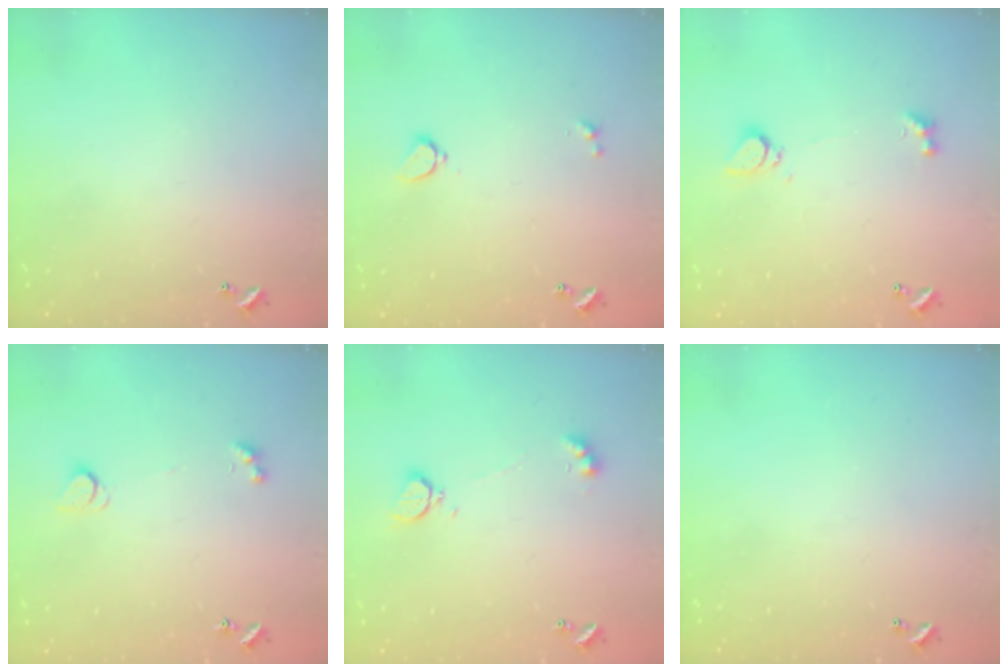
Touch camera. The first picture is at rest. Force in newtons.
{"total": 1.7, "press": 1.6, "slide": 0.5}
{"total": 1.0, "press": 0.9, "slide": 0.4}
{"total": 2.6, "press": 2.6, "slide": 0.5}
{"total": 2.3, "press": 2.3, "slide": 0.5}
{"total": 0.0}